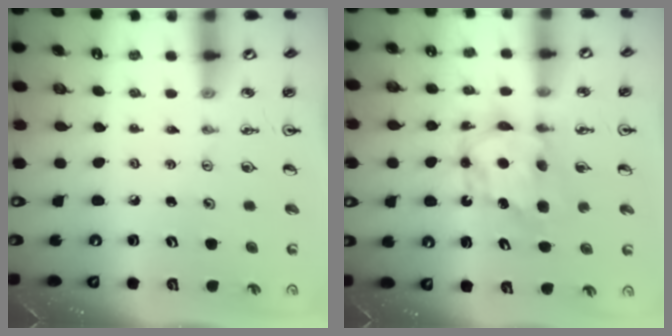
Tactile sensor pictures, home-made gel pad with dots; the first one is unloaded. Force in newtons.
{"total": 7.4, "press": 7.4, "slide": 0.6}